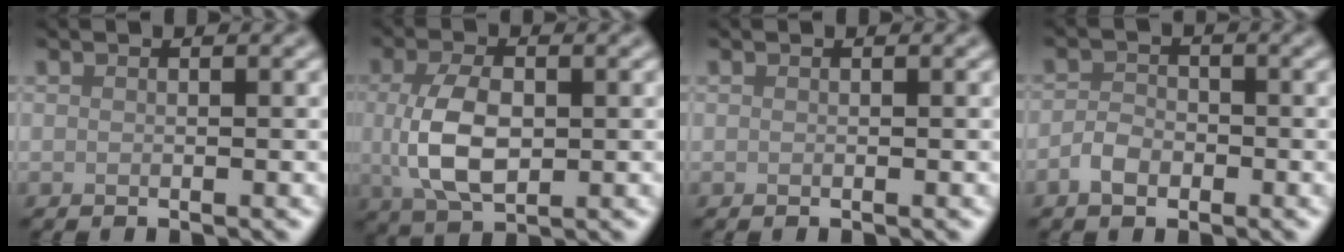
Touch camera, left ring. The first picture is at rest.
{"total": 5.9, "force": [0.0, 3.4, 4.9], "torque": [-0.111, -0.004, 0.003]}
{"total": 0.0}
{"total": 2.3, "force": [-1.1, 1.5, 1.2], "torque": [-0.021, 0.003, -0.027]}